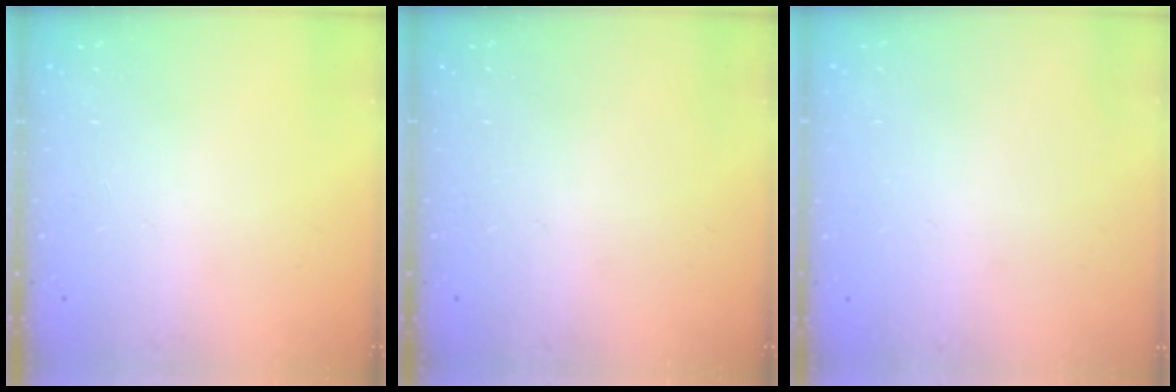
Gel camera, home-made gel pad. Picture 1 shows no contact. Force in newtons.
{"total": 0.0}
{"total": 0.0}